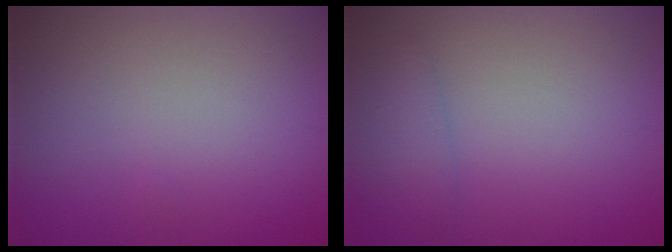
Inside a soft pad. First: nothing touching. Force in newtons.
{"total": 1.5, "press": 1.5, "slide": 0.0}